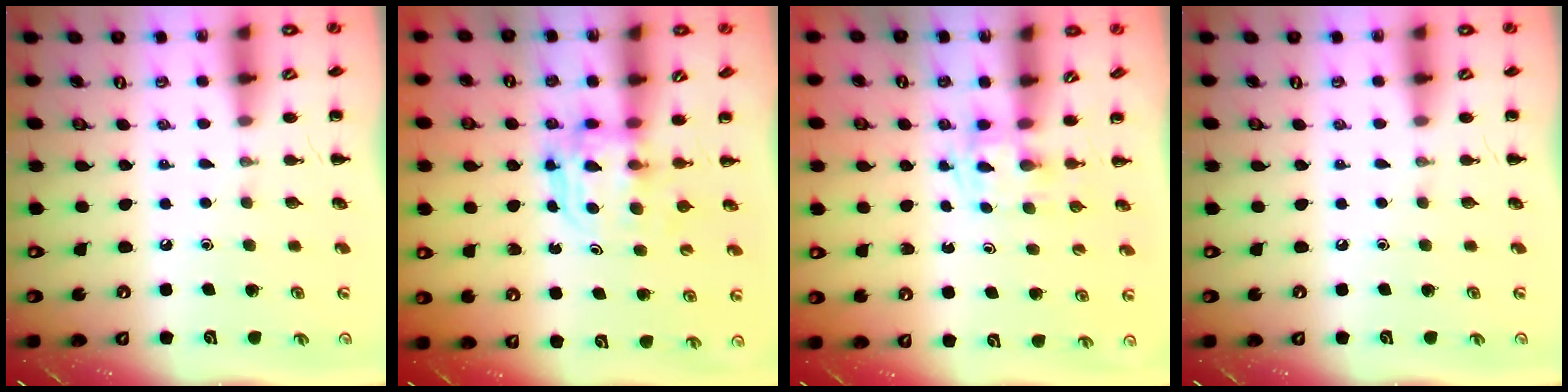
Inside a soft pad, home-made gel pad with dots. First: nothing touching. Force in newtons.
{"total": 3.7, "press": 3.7, "slide": 0.2}
{"total": 2.5, "press": 2.1, "slide": 1.2}
{"total": 0.0}